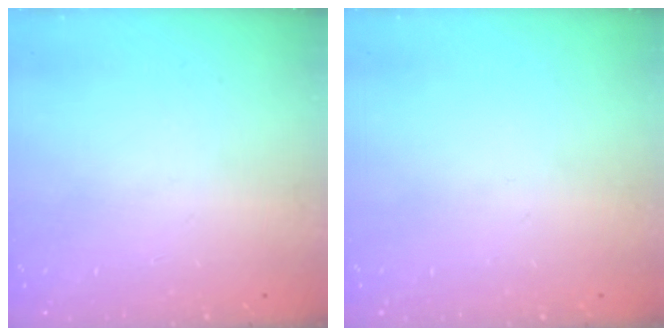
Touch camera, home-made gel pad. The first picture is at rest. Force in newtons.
{"total": 0.0}